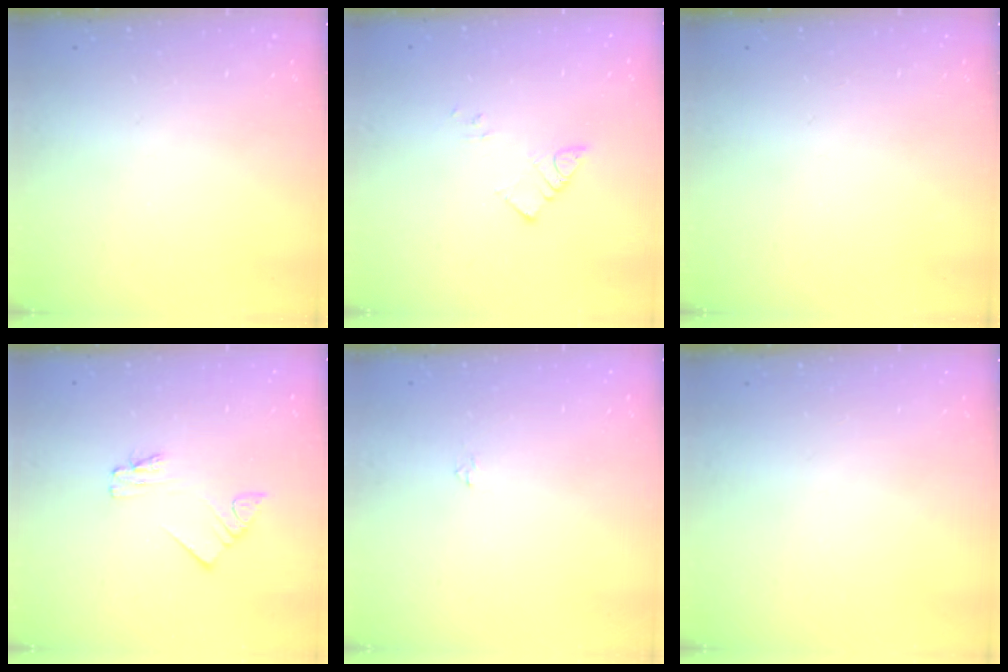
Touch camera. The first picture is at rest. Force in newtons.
{"total": 3.6, "press": 3.6, "slide": 0.2}
{"total": 0.0}
{"total": 2.1, "press": 2.1, "slide": 0.0}
{"total": 1.8, "press": 1.8, "slide": 0.2}
{"total": 0.0}